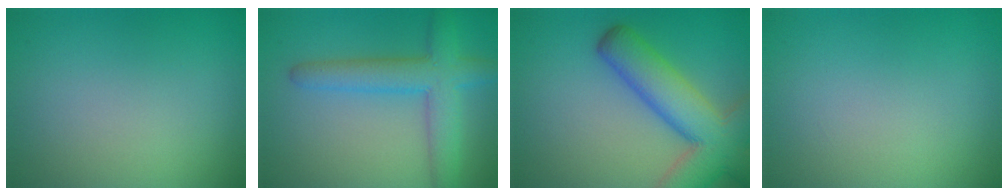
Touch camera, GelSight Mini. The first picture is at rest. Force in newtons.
{"total": 5.2, "press": 5.2, "slide": 0.3}
{"total": 9.1, "press": 9.1, "slide": 0.6}
{"total": 0.0}